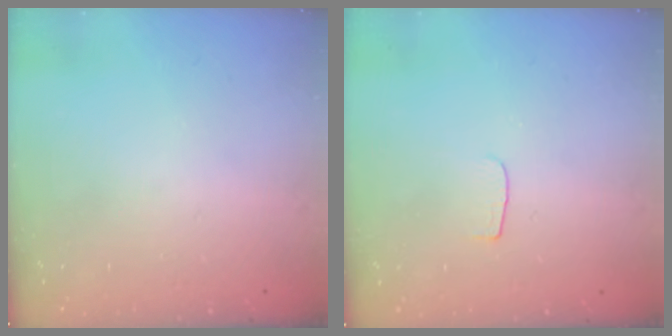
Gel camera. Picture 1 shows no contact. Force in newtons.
{"total": 3.0, "press": 3.0, "slide": 0.3}